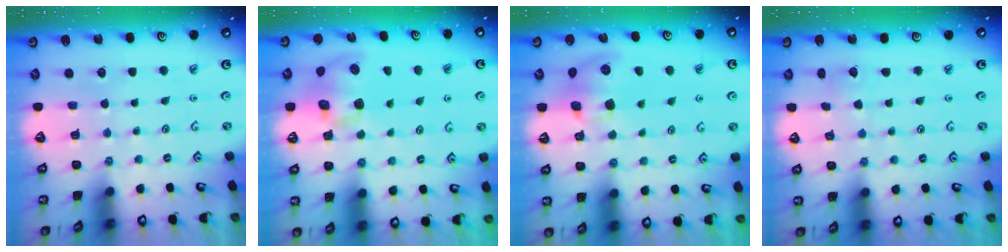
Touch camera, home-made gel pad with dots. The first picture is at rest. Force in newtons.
{"total": 9.9, "press": 9.8, "slide": 1.9}
{"total": 9.6, "press": 9.5, "slide": 1.4}
{"total": 2.8, "press": 2.8, "slide": 0.3}